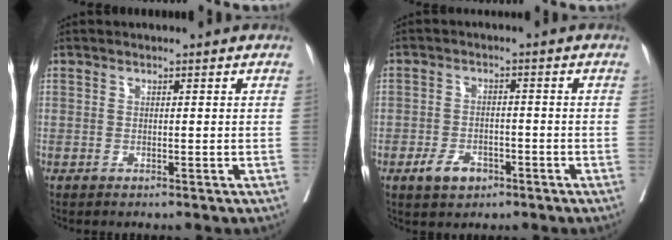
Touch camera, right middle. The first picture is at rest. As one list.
[{"total": 4.2, "force": [-2.4, 2.6, 2.3], "torque": [-0.042, 0.002, -0.034]}]